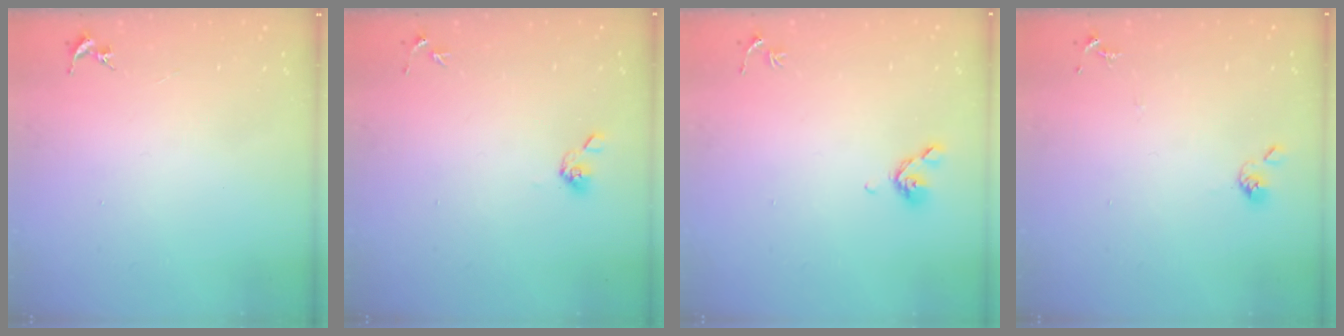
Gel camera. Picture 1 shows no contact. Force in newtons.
{"total": 5.5, "press": 5.2, "slide": 1.8}
{"total": 6.4, "press": 6.3, "slide": 1.3}
{"total": 6.4, "press": 6.3, "slide": 0.8}